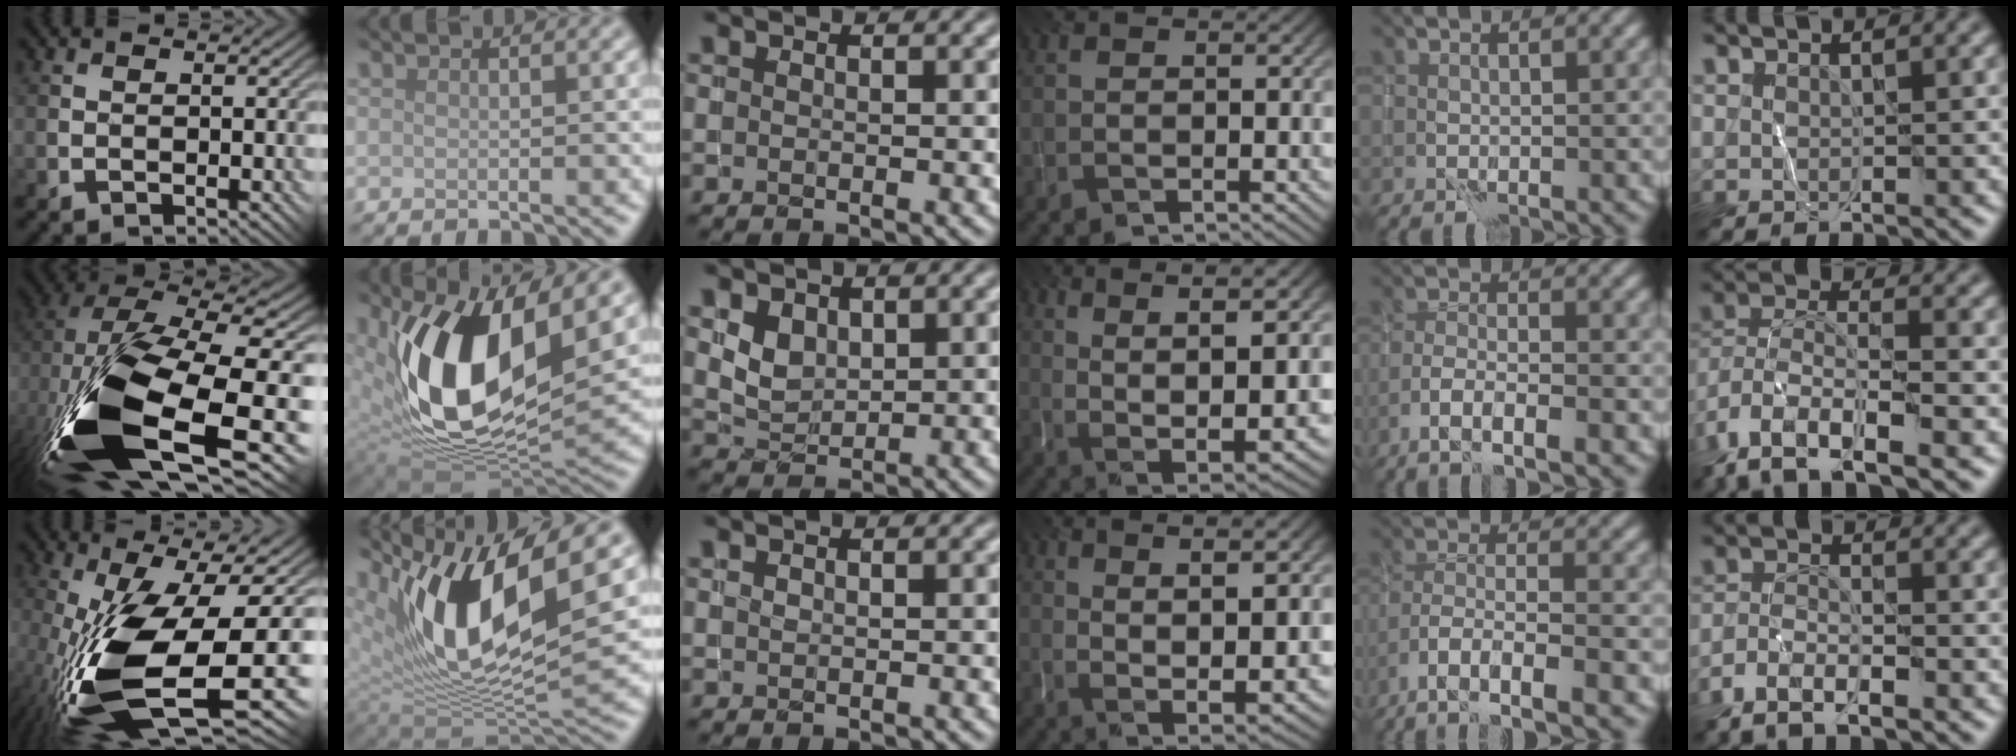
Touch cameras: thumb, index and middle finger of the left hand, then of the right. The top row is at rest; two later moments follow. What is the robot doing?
{"motion": "wrap", "object": "yarn"}